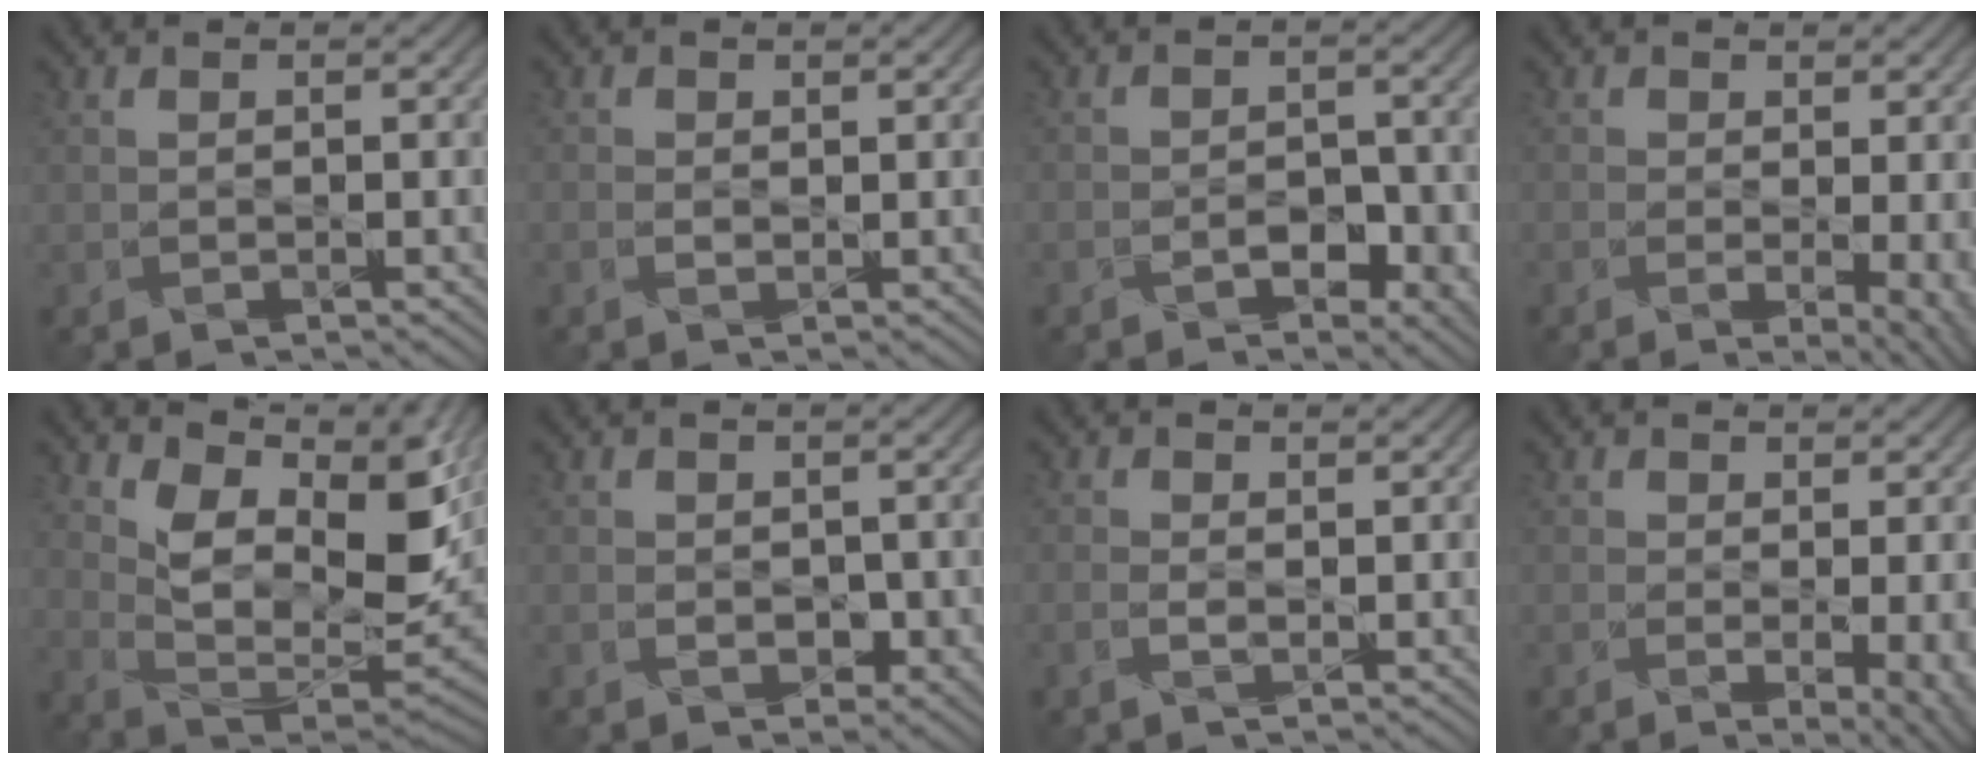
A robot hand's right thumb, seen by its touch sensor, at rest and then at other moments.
{"total": 0.7, "force": [0.0, 0.6, 0.2], "torque": [-0.009, -0.003, 0.003]}
{"total": 4.3, "force": [-2.9, 2.6, 1.9], "torque": [-0.017, 0.004, -0.044]}
{"total": 6.8, "force": [-1.1, 3.0, 6.0], "torque": [-0.070, -0.008, -0.004]}
{"total": 11.3, "force": [5.3, 5.3, 8.4], "torque": [-0.166, -0.007, 0.103]}
{"total": 2.6, "force": [-1.2, 2.2, 0.7], "torque": [-0.001, -0.007, -0.014]}
{"total": 1.0, "force": [-0.4, 0.6, 0.7], "torque": [-0.023, -0.001, -0.007]}
{"total": 7.4, "force": [-1.6, 3.2, 6.5], "torque": [-0.066, -0.005, -0.007]}